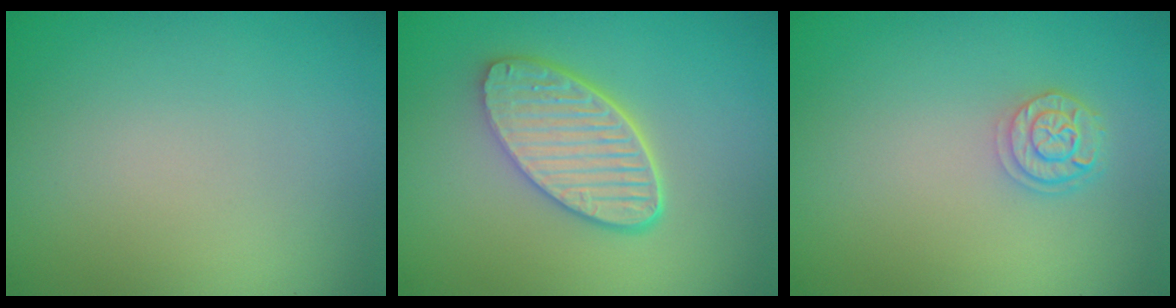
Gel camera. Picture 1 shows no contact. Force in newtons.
{"total": 5.7, "press": 4.5, "slide": 3.5}
{"total": 2.5, "press": 2.1, "slide": 1.4}